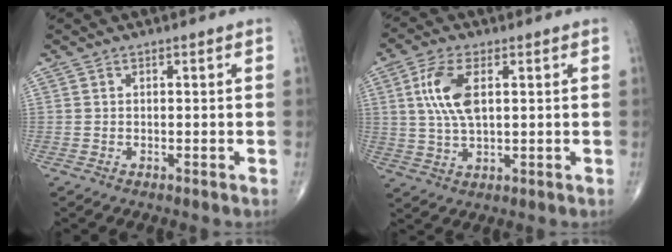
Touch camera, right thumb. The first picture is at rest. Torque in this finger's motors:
{"motor_torque": [1.19, 1.10, 1.20, 0.22, 0.37]}